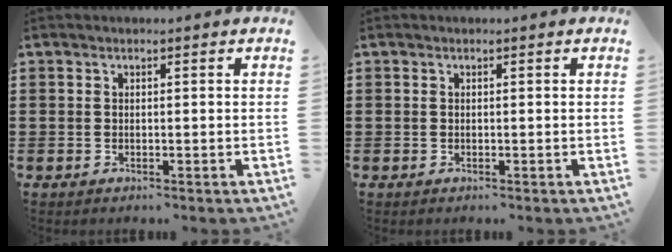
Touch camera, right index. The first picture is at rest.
{"total": 0.0}